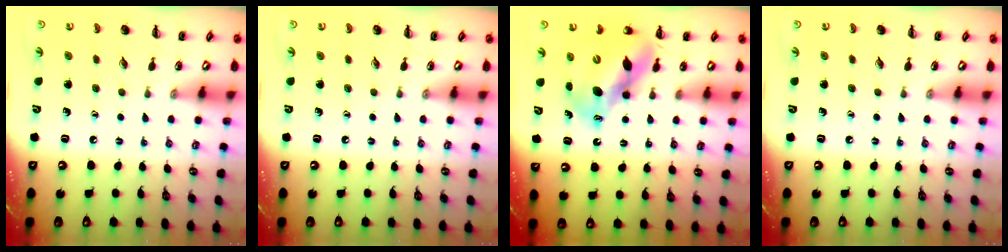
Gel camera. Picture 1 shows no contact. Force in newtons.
{"total": 0.0}
{"total": 12.2, "press": 11.9, "slide": 2.9}
{"total": 0.0}